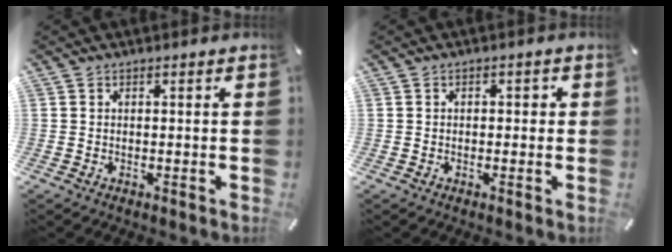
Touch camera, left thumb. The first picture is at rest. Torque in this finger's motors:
{"motor_torque": [-0.04, -0.10, -0.06, 0.03, 0.02]}